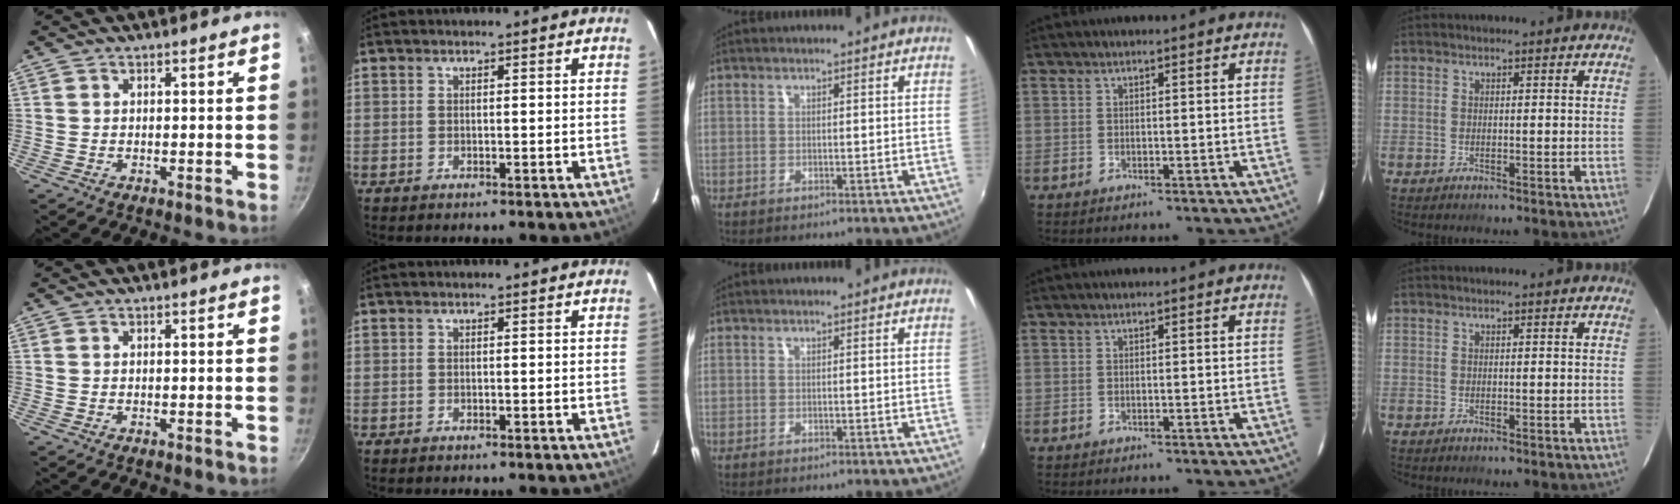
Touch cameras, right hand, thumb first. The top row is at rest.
{}